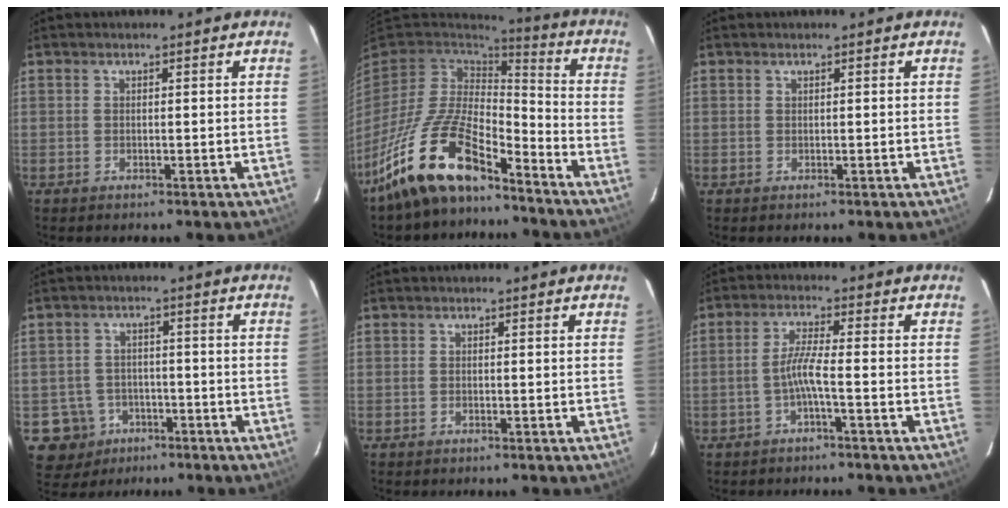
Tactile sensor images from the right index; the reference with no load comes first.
{"total": 17.3, "force": [-12.3, 6.1, 10.5], "torque": [-0.222, -0.011, -0.232]}
{"total": 0.0}
{"total": 7.5, "force": [-3.3, 6.8, 0.5], "torque": [-0.034, 0.030, -0.044]}
{"total": 0.0}
{"total": 3.6, "force": [-1.8, -0.6, 3.1], "torque": [-0.070, 0.004, -0.033]}